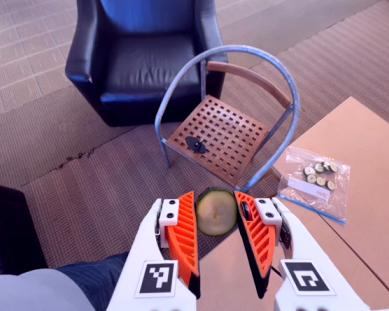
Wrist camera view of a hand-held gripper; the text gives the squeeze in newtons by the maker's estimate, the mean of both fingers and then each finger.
{"total": 7.3, "left": 7.0, "right": 7.6}